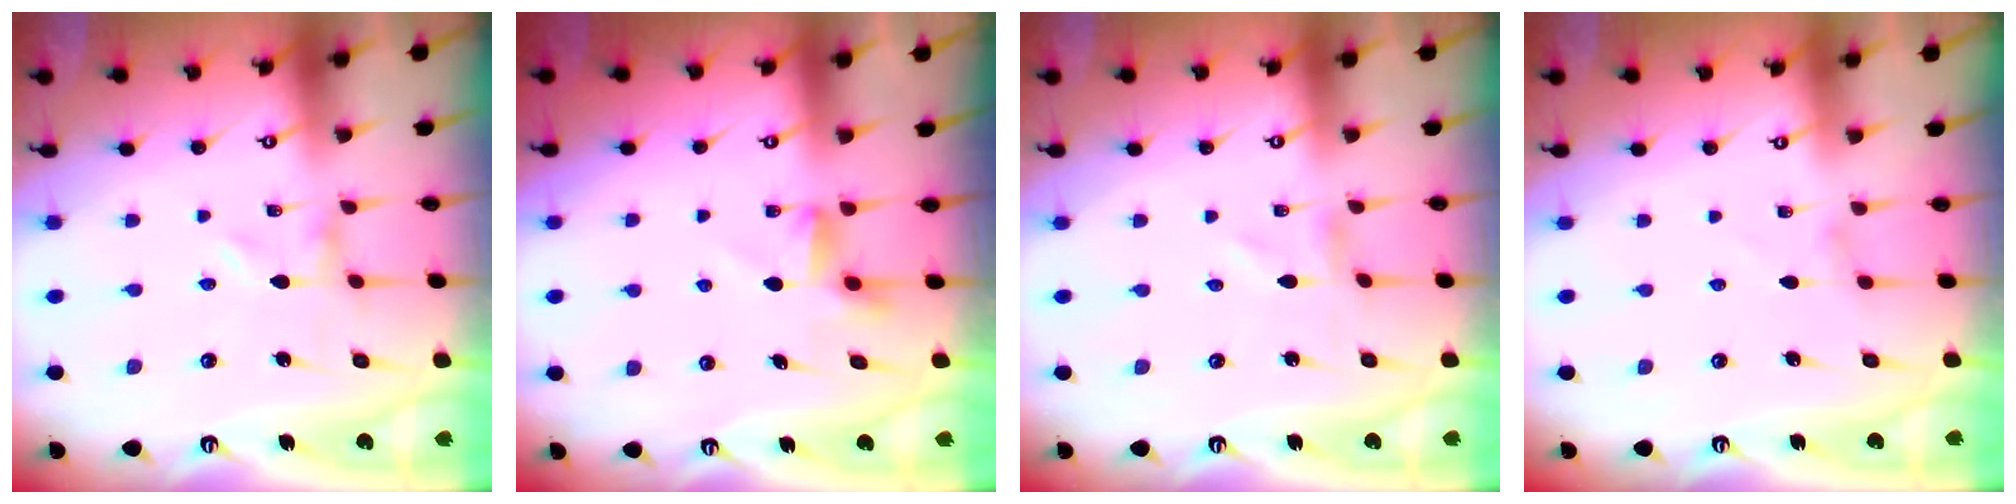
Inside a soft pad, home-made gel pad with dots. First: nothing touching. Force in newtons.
{"total": 5.1, "press": 5.1, "slide": 0.5}
{"total": 0.8, "press": 0.8, "slide": 0.1}
{"total": 0.0}